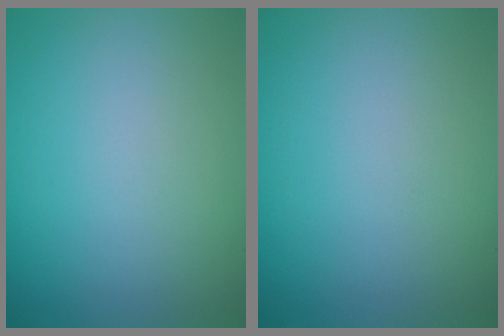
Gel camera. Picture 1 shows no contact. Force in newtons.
{"total": 0.0}